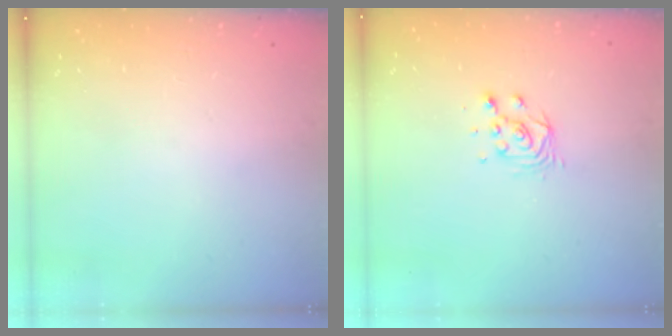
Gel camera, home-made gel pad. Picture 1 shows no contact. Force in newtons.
{"total": 4.7, "press": 4.7, "slide": 0.4}